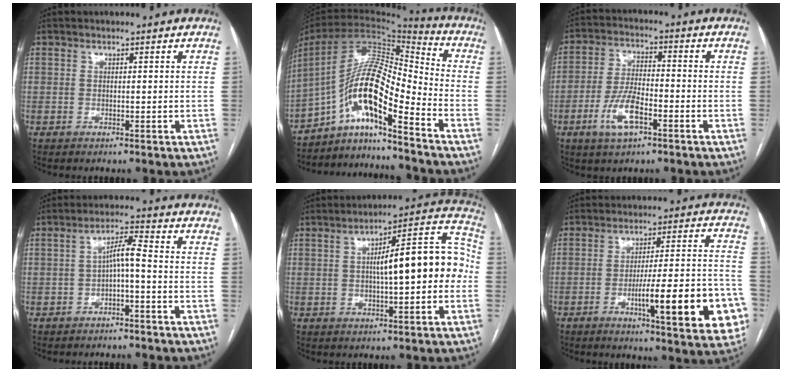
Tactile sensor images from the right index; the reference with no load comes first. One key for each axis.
{"total": 14.6, "fx": -8.0, "fy": 2.3, "fz": 11.9, "tx": -0.216, "ty": 0.026, "tz": -0.138}
{"total": 8.2, "fx": -3.8, "fy": 2.7, "fz": 6.7, "tx": -0.142, "ty": 0.000, "tz": -0.070}
{"total": 4.2, "fx": -1.0, "fy": 0.4, "fz": 4.1, "tx": -0.071, "ty": 0.019, "tz": -0.014}
{"total": 14.4, "fx": -0.1, "fy": 3.2, "fz": 14.1, "tx": -0.193, "ty": 0.048, "tz": 0.000}
{"total": 18.2, "fx": -6.3, "fy": 2.6, "fz": 16.9, "tx": -0.178, "ty": 0.015, "tz": -0.077}